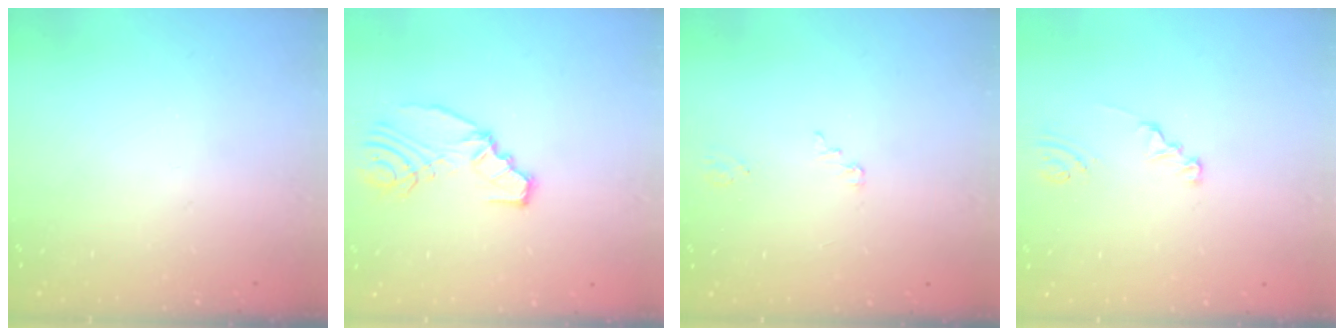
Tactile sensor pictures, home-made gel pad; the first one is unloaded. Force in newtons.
{"total": 9.0, "press": 8.2, "slide": 3.7}
{"total": 2.2, "press": 2.2, "slide": 0.2}
{"total": 1.3, "press": 1.3, "slide": 0.1}